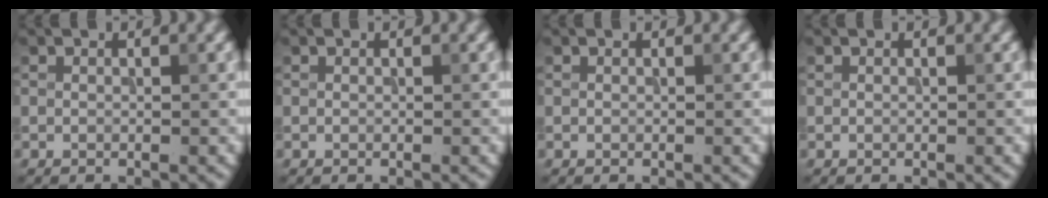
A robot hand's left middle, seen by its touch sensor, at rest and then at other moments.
{"total": 0.0}
{"total": 0.0}
{"total": 0.0}